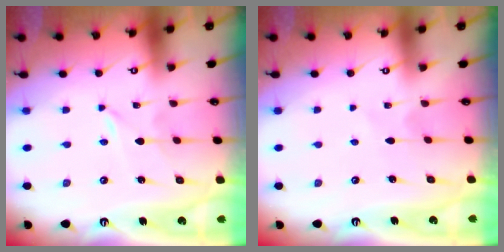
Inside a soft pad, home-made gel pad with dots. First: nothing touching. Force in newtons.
{"total": 3.2, "press": 3.2, "slide": 0.4}